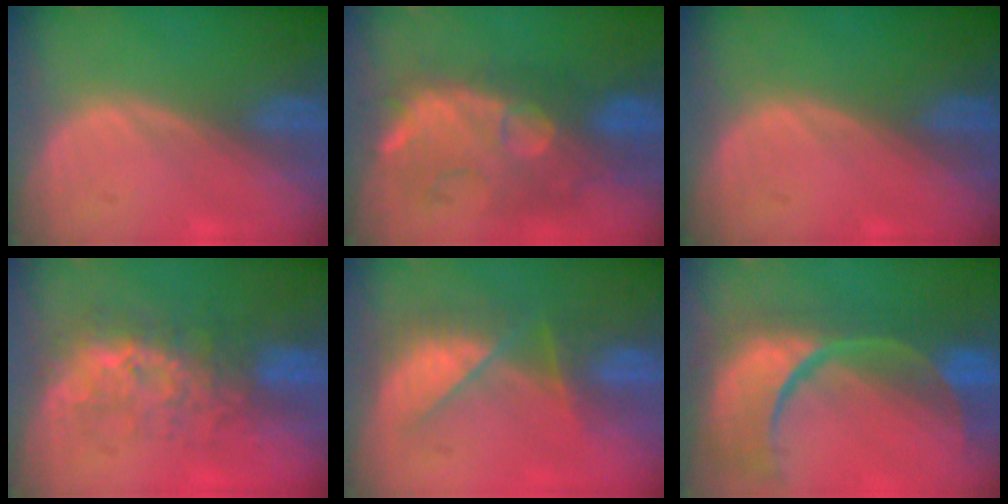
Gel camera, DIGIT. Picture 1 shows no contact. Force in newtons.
{"total": 11.1, "press": 10.3, "slide": 4.1}
{"total": 0.0}
{"total": 7.9, "press": 7.6, "slide": 2.2}
{"total": 7.2, "press": 6.9, "slide": 2.1}
{"total": 13.7, "press": 10.8, "slide": 8.3}